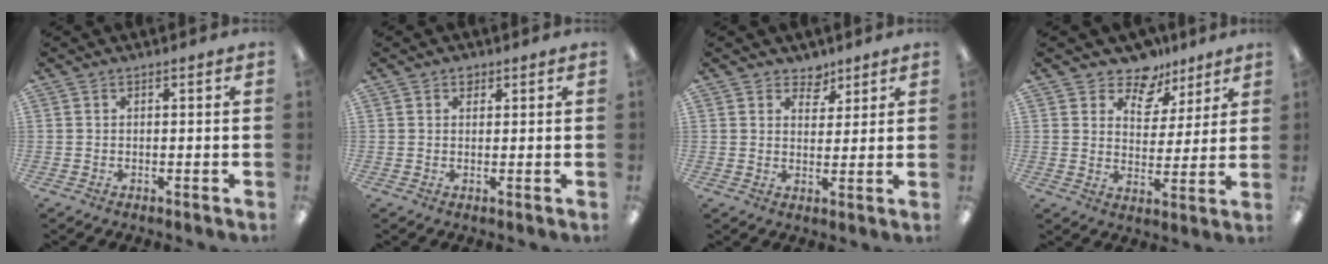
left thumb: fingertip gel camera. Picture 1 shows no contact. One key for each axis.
{"total": 1.4, "fx": 0.9, "fy": 1.0, "fz": 0.4, "tx": 0.007, "ty": -0.007, "tz": 0.014}
{"total": 4.6, "fx": 3.6, "fy": 2.7, "fz": 0.7, "tx": -0.004, "ty": -0.022, "tz": 0.062}
{"total": 10.0, "fx": 7.9, "fy": 5.5, "fz": 2.4, "tx": -0.047, "ty": -0.056, "tz": 0.148}